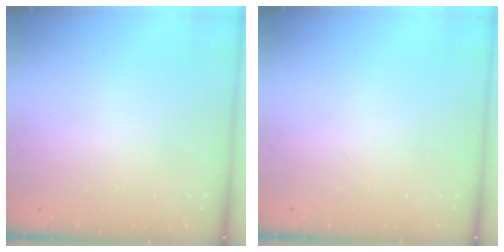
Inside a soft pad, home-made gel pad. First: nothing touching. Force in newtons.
{"total": 0.0}